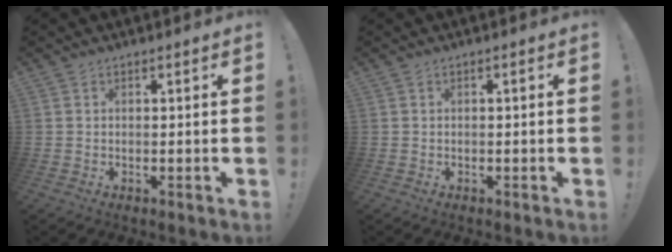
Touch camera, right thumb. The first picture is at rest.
{"total": 0.7, "force": [-0.5, 0.1, 0.5], "torque": [-0.016, 0.004, -0.008]}